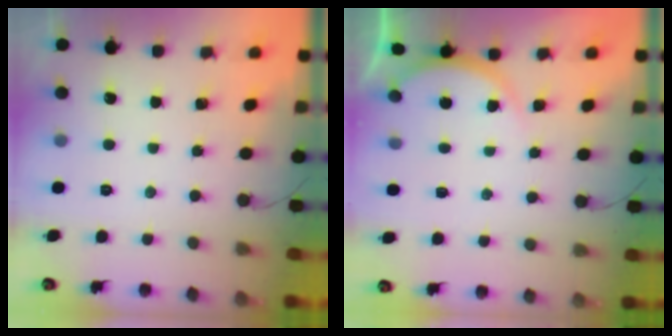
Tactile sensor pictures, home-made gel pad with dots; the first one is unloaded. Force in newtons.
{"total": 4.1, "press": 4.0, "slide": 0.5}